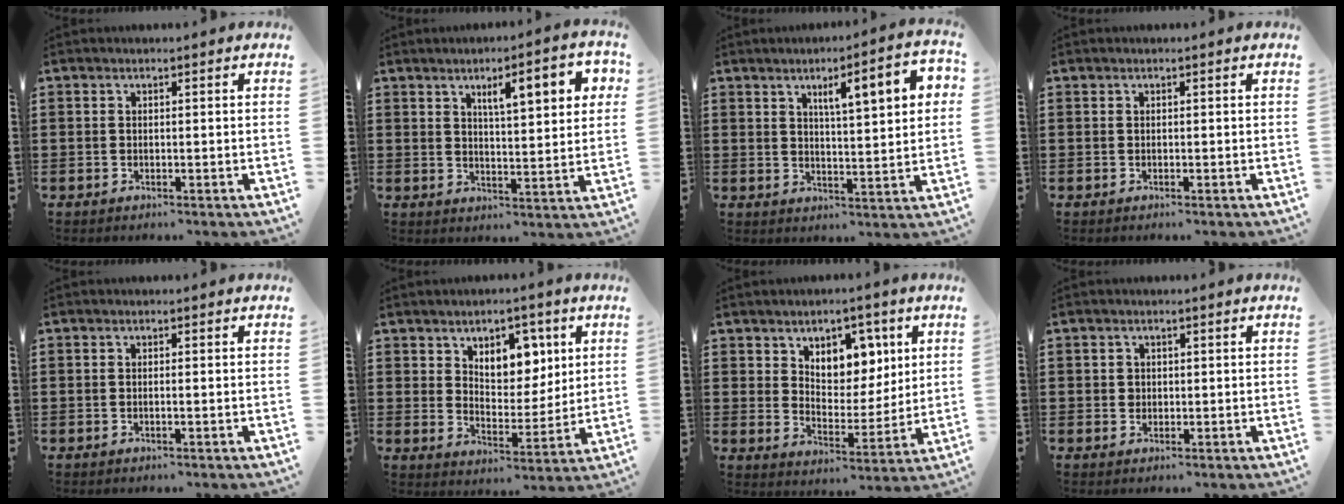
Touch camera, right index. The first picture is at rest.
{"total": 7.1, "force": [3.2, 1.8, 6.1], "torque": [-0.100, -0.003, 0.044]}
{"total": 7.3, "force": [2.8, 1.5, 6.5], "torque": [-0.108, -0.004, 0.037]}
{"total": 0.0}
{"total": 0.5, "force": [-0.2, -0.1, 0.5], "torque": [-0.008, -0.002, -0.004]}
{"total": 6.7, "force": [4.0, 4.6, 2.8], "torque": [-0.055, -0.006, 0.068]}
{"total": 6.7, "force": [4.2, 4.8, 2.0], "torque": [-0.053, -0.009, 0.073]}
{"total": 1.1, "force": [0.1, 1.0, 0.3], "torque": [-0.008, 0.005, 0.003]}